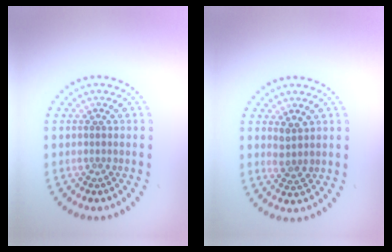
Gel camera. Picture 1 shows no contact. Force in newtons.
{"total": 1.5, "press": 1.4, "slide": 0.6}